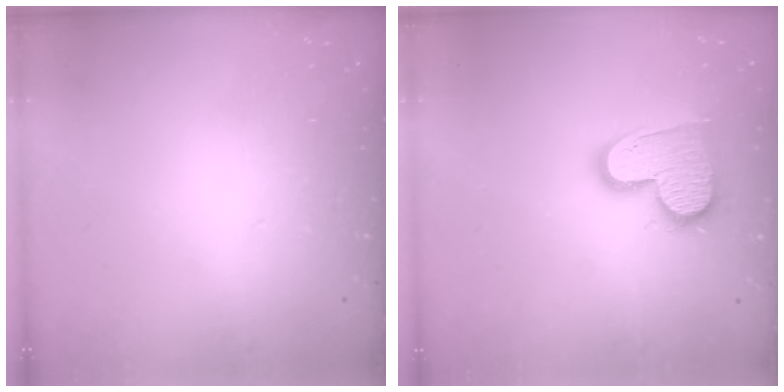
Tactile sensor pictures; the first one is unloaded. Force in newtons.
{"total": 13.6, "press": 13.5, "slide": 0.9}